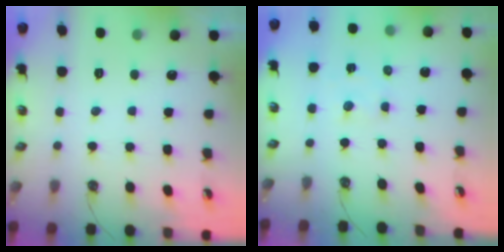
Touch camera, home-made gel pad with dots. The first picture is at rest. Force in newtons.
{"total": 2.2, "press": 2.2, "slide": 0.4}